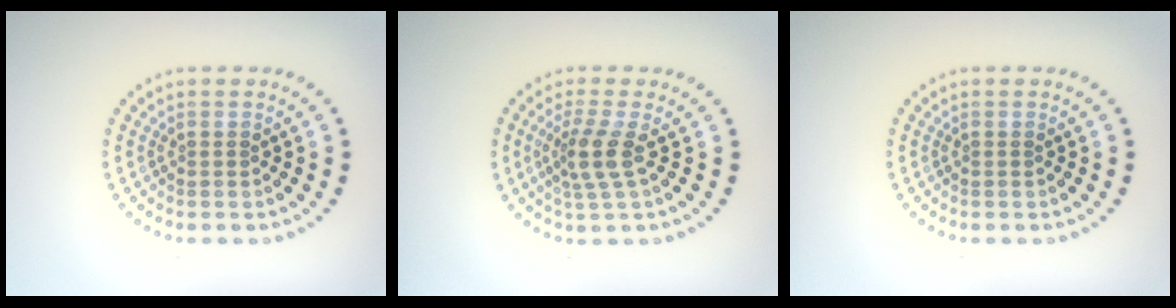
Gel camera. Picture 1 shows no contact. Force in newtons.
{"total": 2.6, "press": 2.0, "slide": 1.8}
{"total": 0.0}